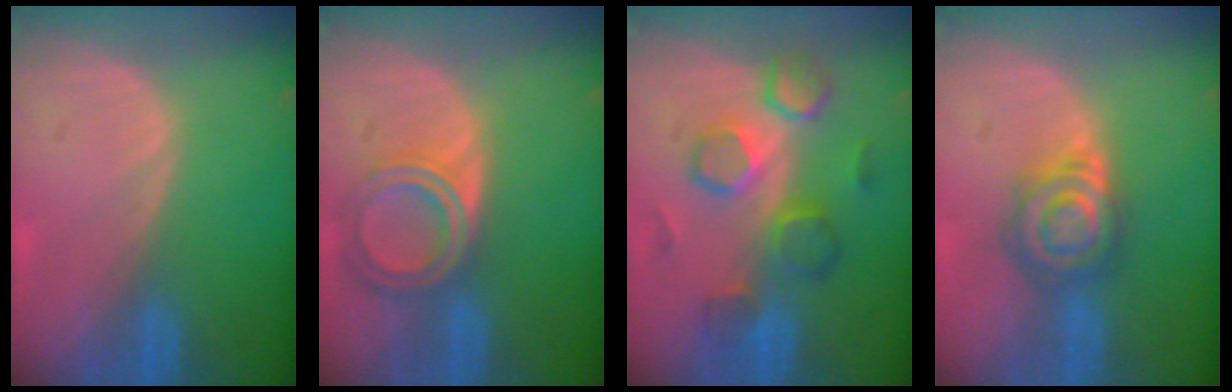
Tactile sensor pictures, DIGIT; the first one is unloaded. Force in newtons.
{"total": 6.3, "press": 5.6, "slide": 2.9}
{"total": 8.5, "press": 8.4, "slide": 1.4}
{"total": 6.7, "press": 6.3, "slide": 2.1}